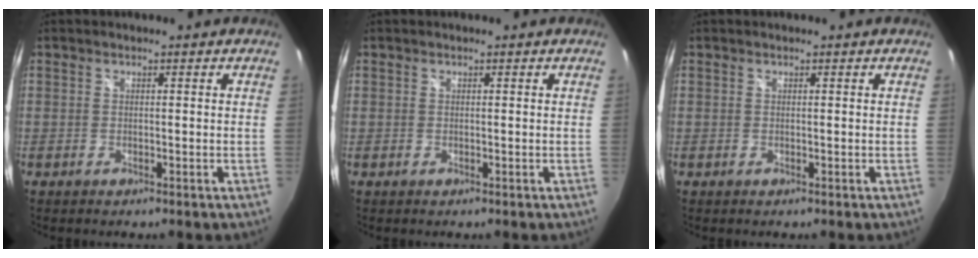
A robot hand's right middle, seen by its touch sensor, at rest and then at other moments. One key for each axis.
{"total": 0.0}
{"total": 0.0}